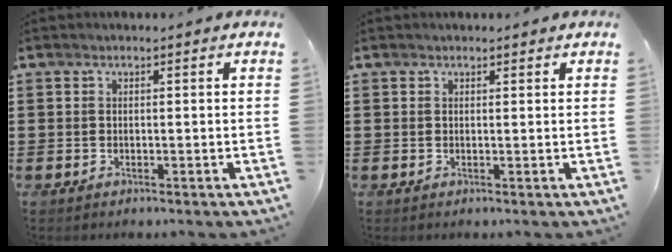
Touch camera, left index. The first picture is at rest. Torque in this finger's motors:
{"motor_torque": [0.24, 0.39, 0.06, -0.01]}